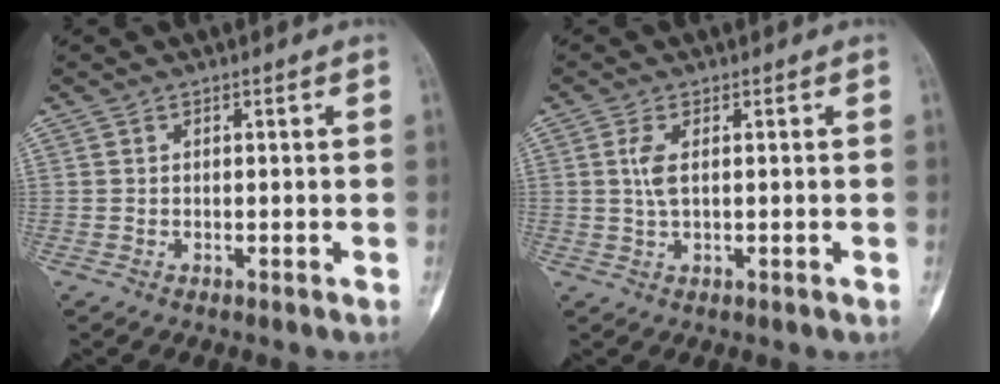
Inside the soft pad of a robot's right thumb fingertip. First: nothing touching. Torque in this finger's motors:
{"motor_torque": [0.74, 0.47, -0.11, -0.04, 0.09]}